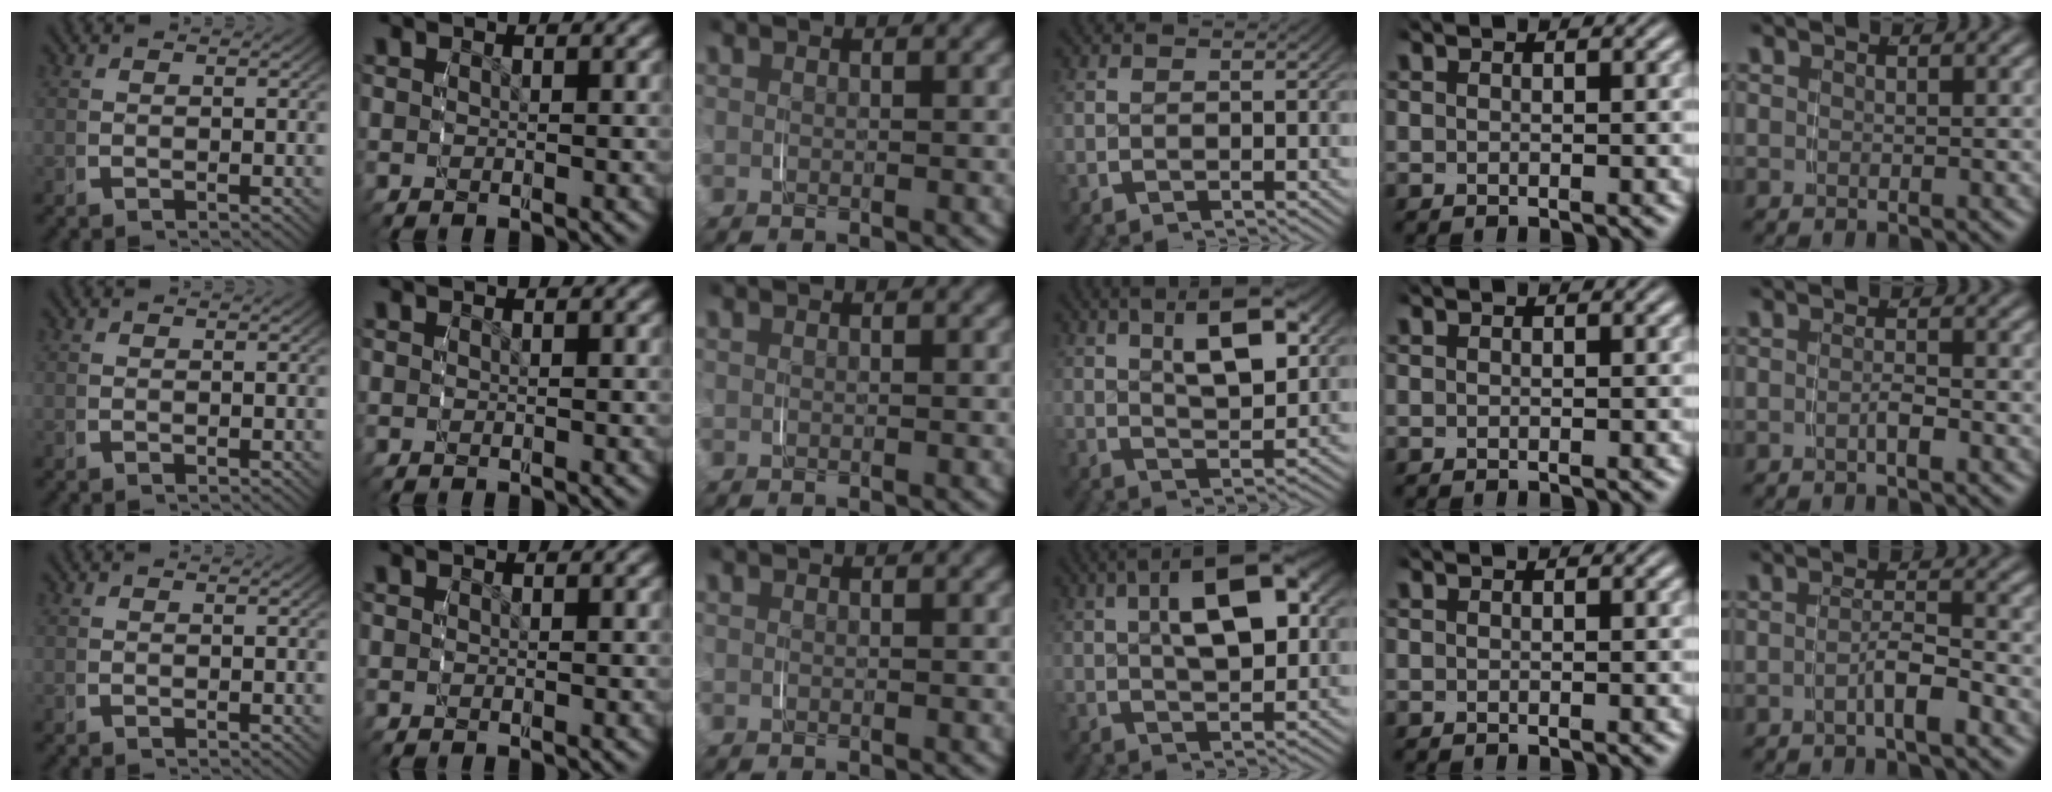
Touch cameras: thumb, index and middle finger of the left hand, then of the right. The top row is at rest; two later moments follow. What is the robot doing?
{"motion": "grasp_and_lifting", "object": "lipstick"}